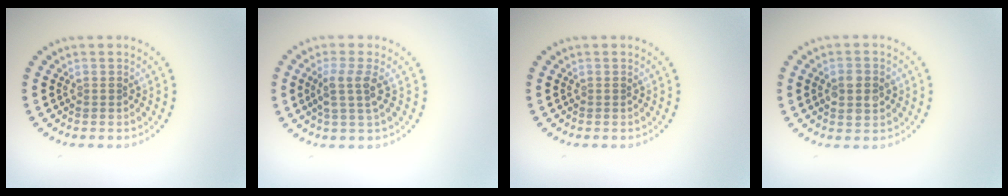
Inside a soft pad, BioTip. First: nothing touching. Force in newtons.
{"total": 2.5, "press": 2.0, "slide": 1.6}
{"total": 0.0}
{"total": 2.8, "press": 2.8, "slide": 0.2}